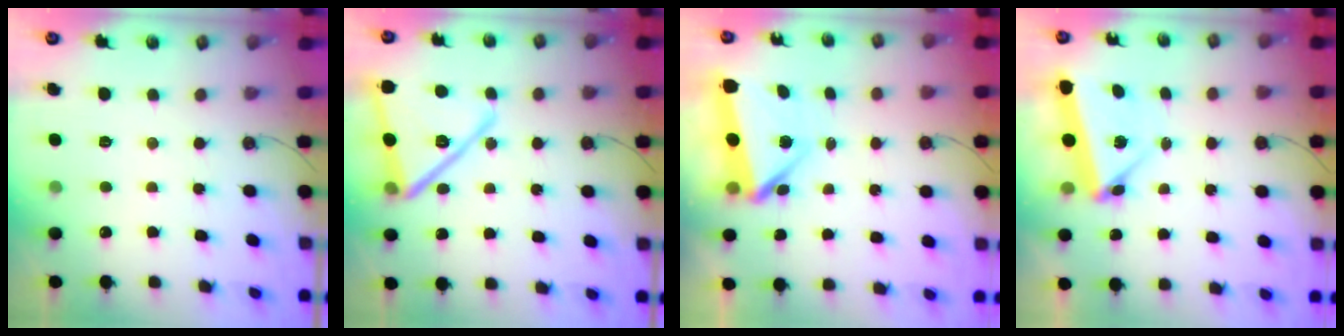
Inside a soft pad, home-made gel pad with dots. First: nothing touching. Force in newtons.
{"total": 17.9, "press": 16.8, "slide": 6.2}
{"total": 8.0, "press": 7.9, "slide": 1.5}
{"total": 5.5, "press": 5.5, "slide": 0.2}